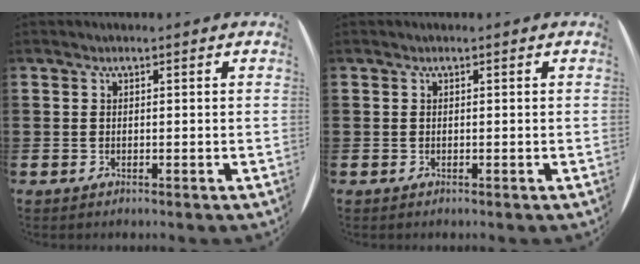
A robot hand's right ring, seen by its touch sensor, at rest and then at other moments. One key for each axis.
{"total": 0.0}